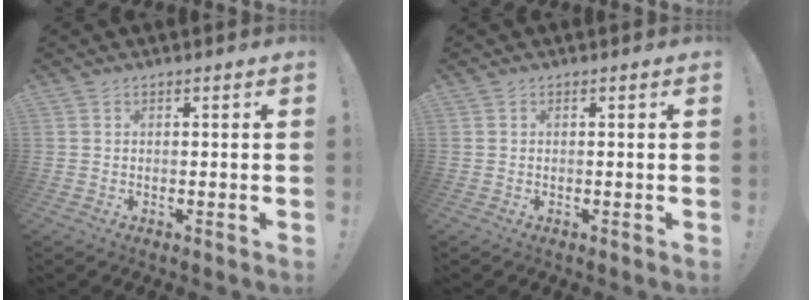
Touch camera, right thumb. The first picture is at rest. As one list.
[{"total": 0.0}]